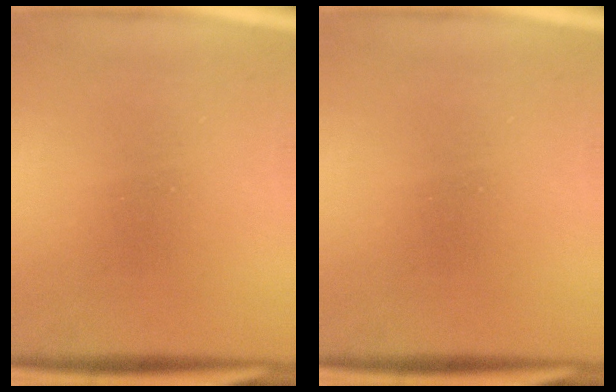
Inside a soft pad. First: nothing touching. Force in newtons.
{"total": 0.0}